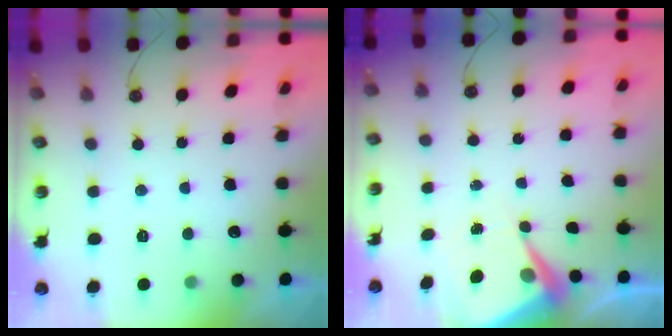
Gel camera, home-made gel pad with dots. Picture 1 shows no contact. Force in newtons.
{"total": 6.8, "press": 6.8, "slide": 0.5}